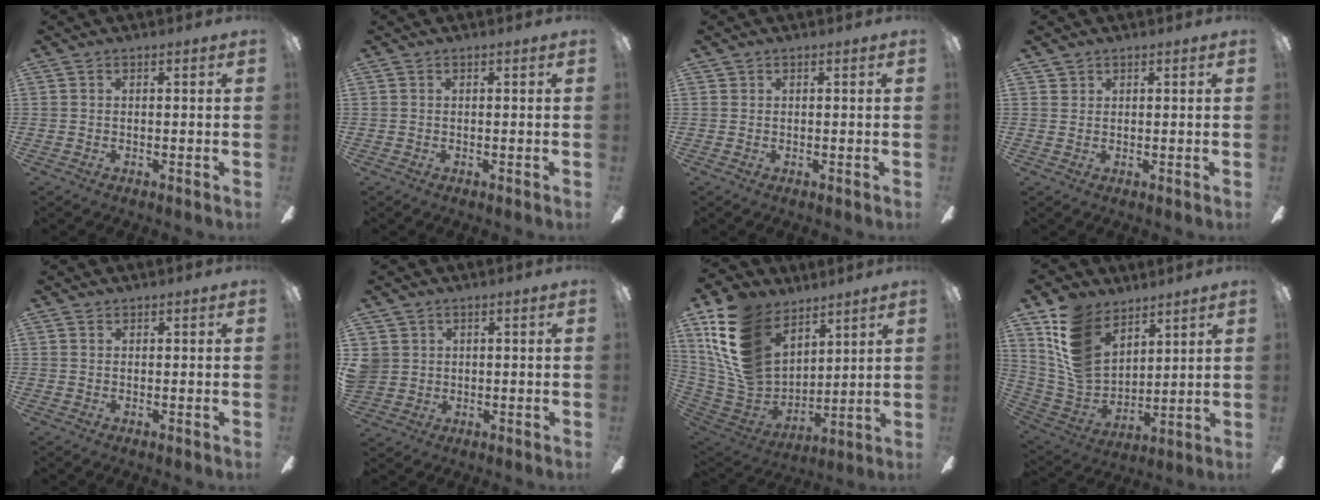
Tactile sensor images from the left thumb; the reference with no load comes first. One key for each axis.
{"total": 0.0}
{"total": 0.0}
{"total": 1.1, "fx": 0.9, "fy": 0.6, "fz": 0.0, "tx": -0.001, "ty": 0.001, "tz": 0.018}
{"total": 0.6, "fx": 0.4, "fy": 0.4, "fz": 0.1, "tx": -0.003, "ty": 0.003, "tz": 0.008}
{"total": 4.0, "fx": 1.2, "fy": 3.7, "fz": 0.6, "tx": -0.020, "ty": 0.008, "tz": 0.025}
{"total": 19.9, "fx": 10.5, "fy": 13.0, "fz": 10.8, "tx": -0.266, "ty": -0.057, "tz": 0.196}
{"total": 15.1, "fx": 9.4, "fy": 9.6, "fz": 6.9, "tx": -0.169, "ty": -0.045, "tz": 0.186}